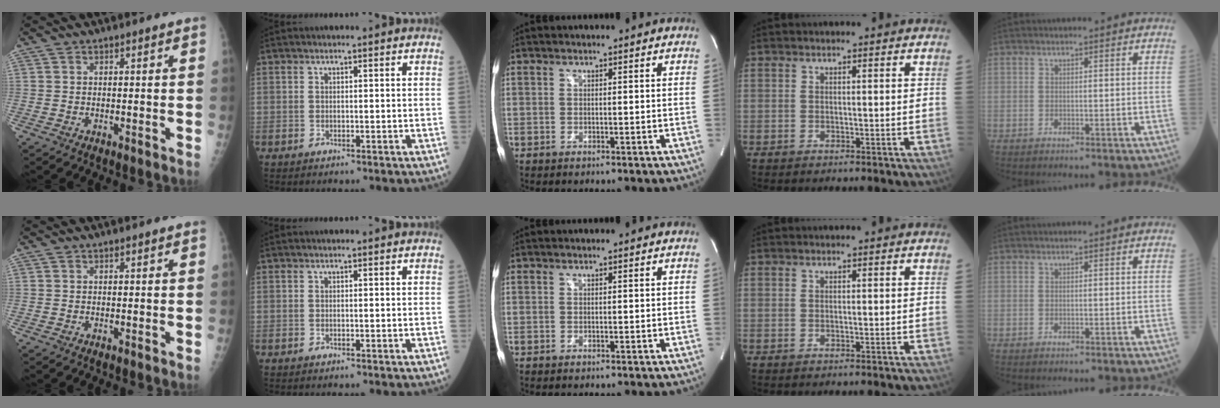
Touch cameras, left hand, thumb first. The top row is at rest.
{}